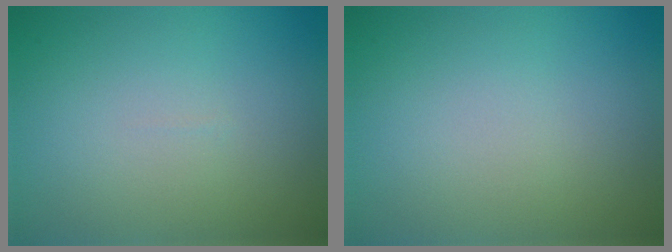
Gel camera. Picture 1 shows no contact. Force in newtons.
{"total": 0.0}